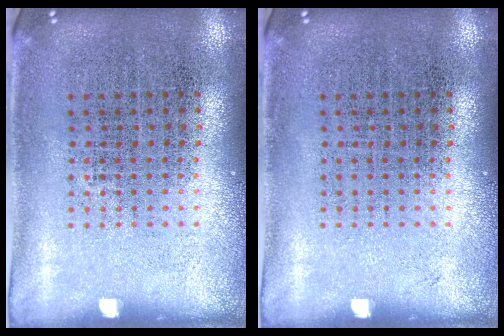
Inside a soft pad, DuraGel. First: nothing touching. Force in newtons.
{"total": 0.0}